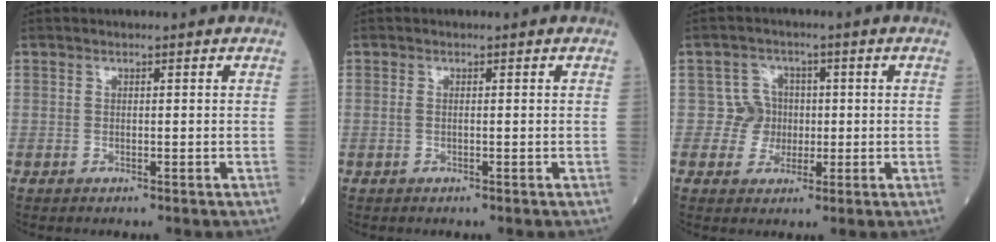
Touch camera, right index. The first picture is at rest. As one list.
[{"total": 0.7, "force": [0.0, 0.4, 0.7], "torque": [-0.019, -0.001, -0.001]}, {"total": 4.2, "force": [-0.1, 4.2, 0.1], "torque": [0.010, 0.010, -0.002]}]